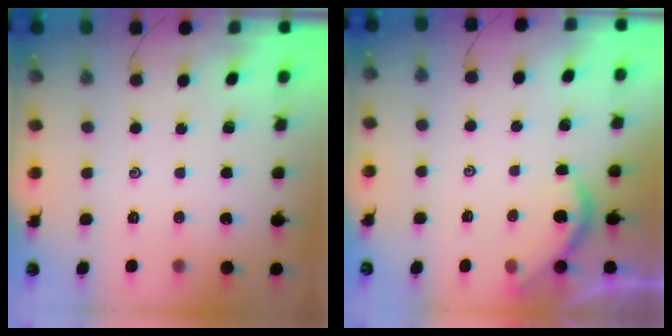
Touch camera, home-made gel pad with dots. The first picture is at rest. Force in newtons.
{"total": 2.2, "press": 2.2, "slide": 0.2}